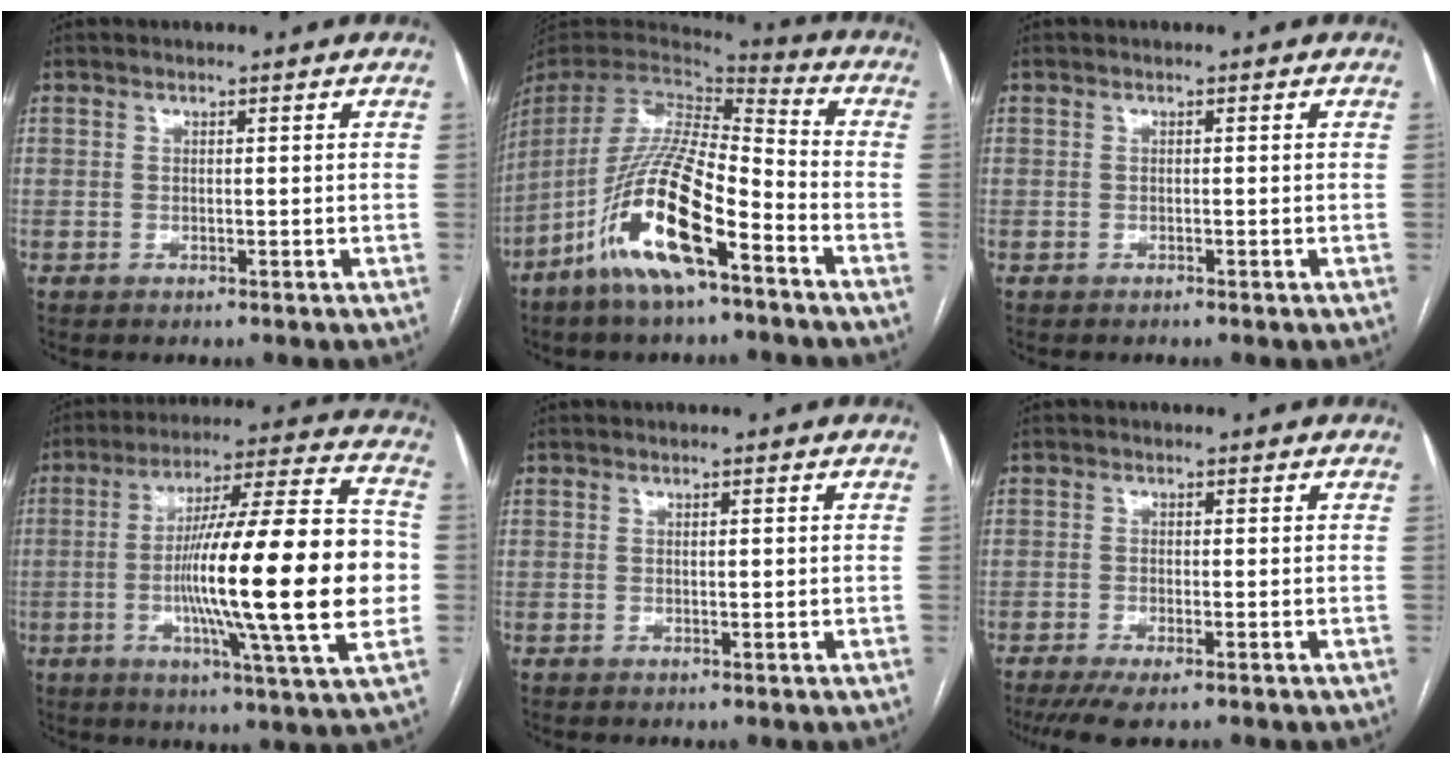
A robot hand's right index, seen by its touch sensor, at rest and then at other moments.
{"total": 18.3, "force": [-9.6, 3.7, 15.2], "torque": [-0.333, -0.027, -0.181]}
{"total": 0.0}
{"total": 24.9, "force": [-2.7, 1.2, 24.7], "torque": [-0.362, 0.006, -0.052]}
{"total": 0.7, "force": [0.1, 0.2, 0.7], "torque": [-0.012, 0.000, 0.002]}
{"total": 5.1, "force": [-3.6, 0.9, 3.5], "torque": [-0.058, -0.012, -0.057]}